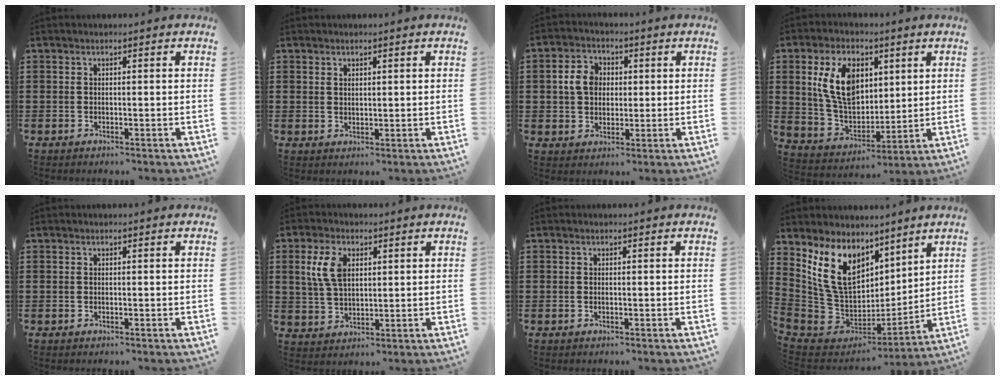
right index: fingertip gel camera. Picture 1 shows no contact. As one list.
[{"total": 1.1, "force": [0.9, 0.4, 0.3], "torque": [-0.006, 0.001, 0.018]}, {"total": 5.0, "force": [0.4, 4.1, 2.8], "torque": [-0.075, 0.011, 0.002]}, {"total": 11.0, "force": [3.3, 7.1, 7.7], "torque": [-0.181, 0.017, 0.062]}, {"total": 0.0}, {"total": 6.2, "force": [2.0, 3.5, 4.6], "torque": [-0.111, 0.008, 0.033]}, {"total": 0.0}, {"total": 13.2, "force": [6.3, 9.0, 7.3], "torque": [-0.195, -0.016, 0.126]}]